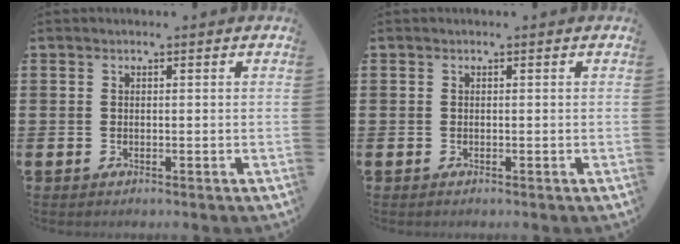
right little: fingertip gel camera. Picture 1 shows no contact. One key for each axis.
{"total": 0.0}